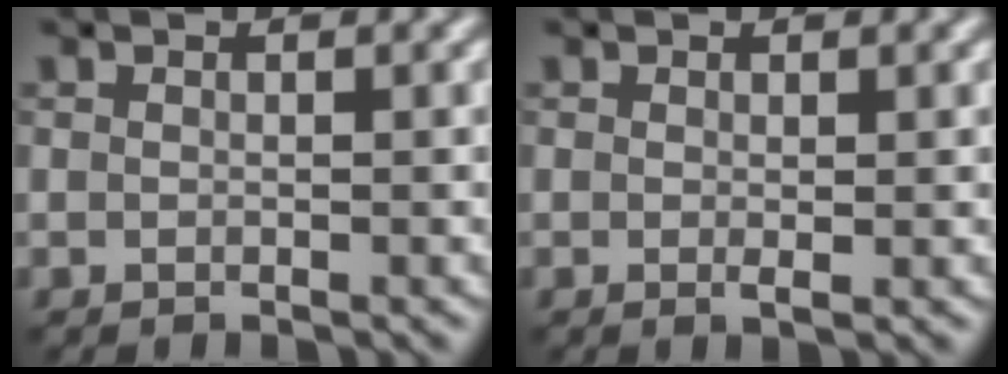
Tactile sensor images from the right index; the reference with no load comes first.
{"total": 0.7, "force": [0.1, 0.1, 0.7], "torque": [-0.009, -0.004, 0.000]}